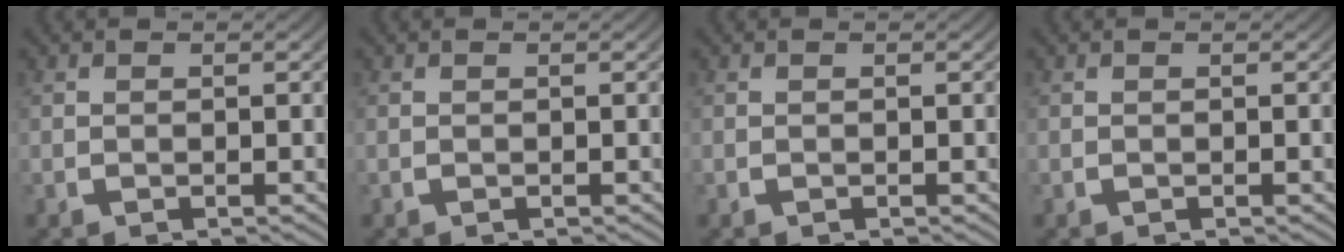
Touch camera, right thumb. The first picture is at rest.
{"total": 0.0}
{"total": 0.0}
{"total": 0.0}